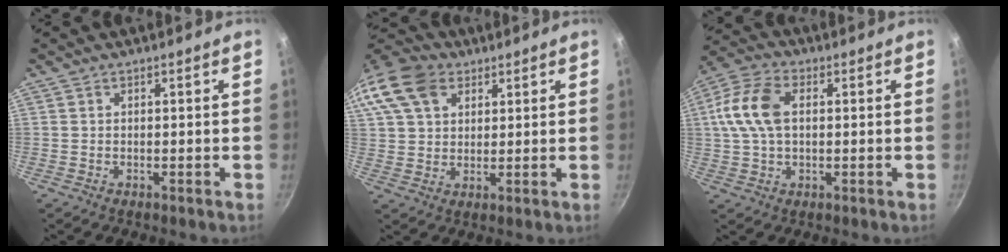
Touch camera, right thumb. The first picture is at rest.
{"total": 17.1, "force": [7.7, 12.1, 9.3], "torque": [-0.201, 0.022, 0.137]}
{"total": 11.4, "force": [1.7, 7.1, 8.8], "torque": [-0.172, 0.019, 0.021]}